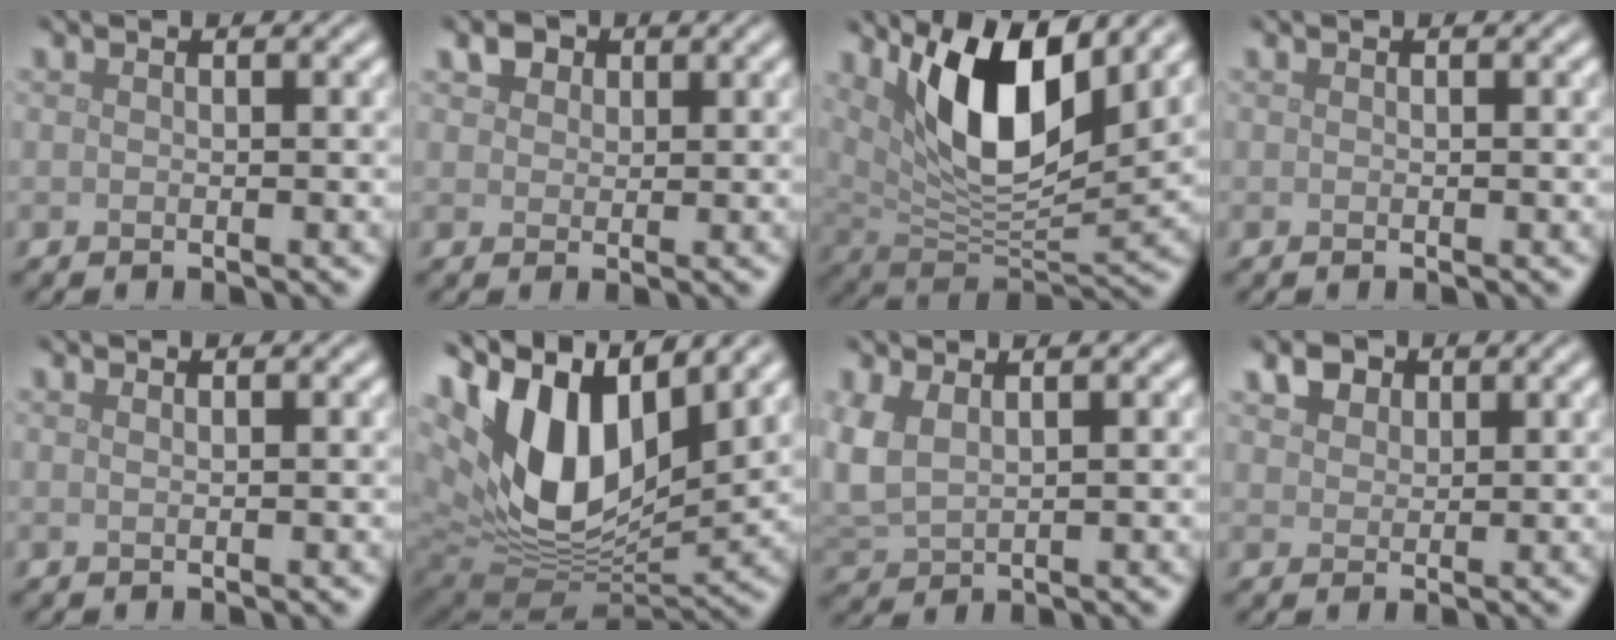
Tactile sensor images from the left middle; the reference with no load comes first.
{"total": 2.1, "force": [1.3, 1.5, 0.8], "torque": [-0.018, 0.002, 0.019]}
{"total": 10.3, "force": [4.7, 3.8, 8.3], "torque": [-0.143, -0.010, 0.088]}
{"total": 0.0}
{"total": 0.7, "force": [0.5, 0.3, 0.5], "torque": [-0.003, 0.000, 0.001]}
{"total": 13.8, "force": [5.4, 7.4, 10.3], "torque": [-0.193, 0.004, 0.098]}
{"total": 3.3, "force": [1.4, 1.7, 2.5], "torque": [-0.073, 0.004, 0.031]}
{"total": 2.6, "force": [1.8, 1.6, 1.0], "torque": [-0.024, -0.002, 0.036]}